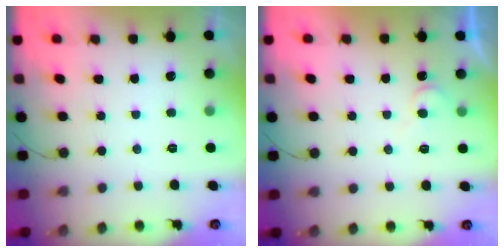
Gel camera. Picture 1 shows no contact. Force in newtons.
{"total": 4.6, "press": 4.5, "slide": 0.5}